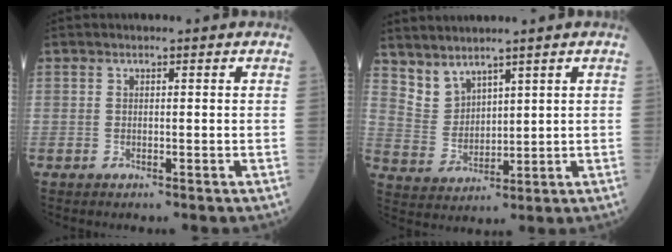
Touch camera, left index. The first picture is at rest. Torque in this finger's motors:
{"motor_torque": [-0.12, -0.10, 0.01, -0.01]}